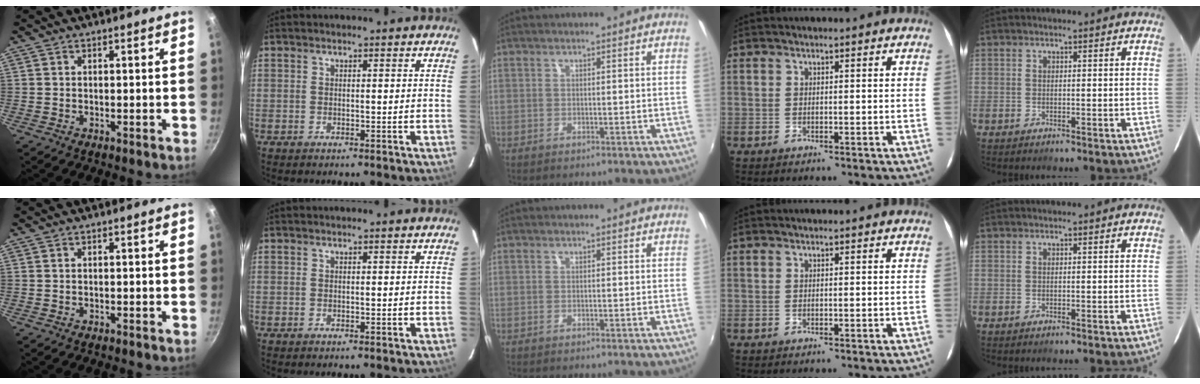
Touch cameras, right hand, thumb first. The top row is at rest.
{}